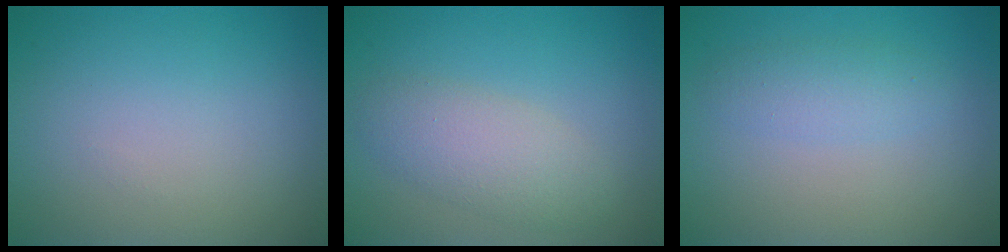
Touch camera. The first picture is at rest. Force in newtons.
{"total": 3.5, "press": 3.5, "slide": 0.3}
{"total": 1.9, "press": 1.9, "slide": 0.0}